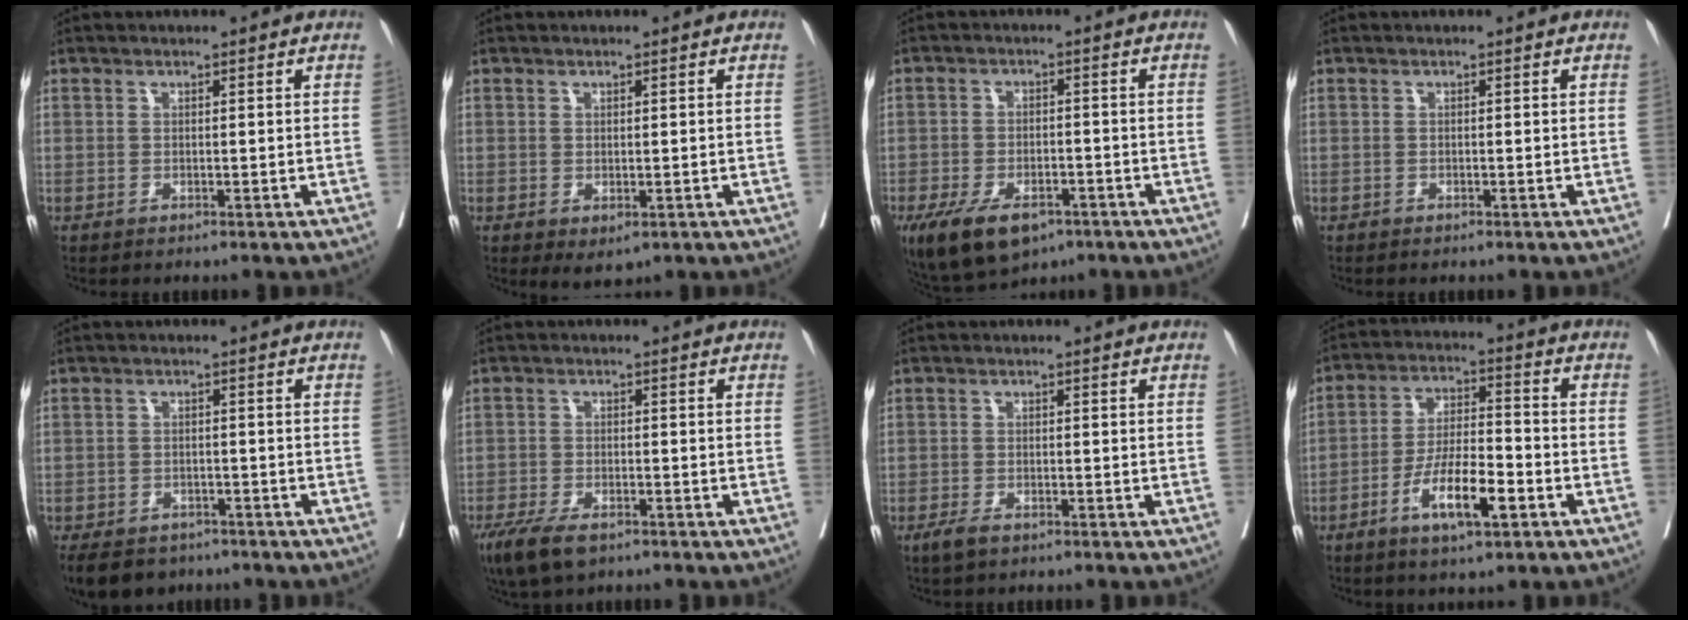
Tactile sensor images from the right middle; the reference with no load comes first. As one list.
[{"total": 2.4, "force": [-0.7, 1.4, 1.8], "torque": [-0.025, -0.007, 0.002]}, {"total": 10.1, "force": [-6.3, 5.0, 6.1], "torque": [-0.109, -0.008, -0.099]}, {"total": 0.0}, {"total": 10.1, "force": [-7.5, 5.9, 3.3], "torque": [-0.074, -0.015, -0.101]}, {"total": 7.1, "force": [-5.0, 2.7, 4.3], "torque": [-0.081, -0.011, -0.086]}, {"total": 2.4, "force": [-1.7, 0.9, 1.5], "torque": [-0.034, -0.003, -0.027]}, {"total": 9.6, "force": [-4.5, 2.1, 8.1], "torque": [-0.154, -0.002, -0.081]}]